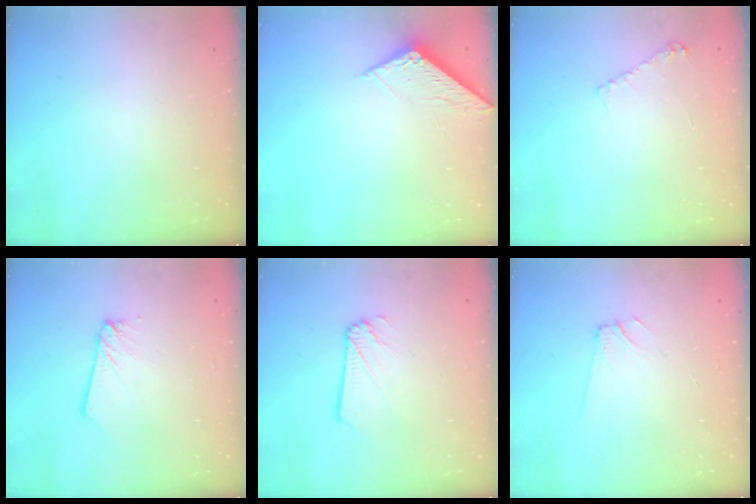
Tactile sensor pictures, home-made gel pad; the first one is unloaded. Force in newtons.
{"total": 4.7, "press": 4.6, "slide": 0.4}
{"total": 4.0, "press": 3.9, "slide": 0.5}
{"total": 2.0, "press": 2.0, "slide": 0.1}
{"total": 2.1, "press": 2.1, "slide": 0.2}
{"total": 5.0, "press": 5.0, "slide": 0.5}